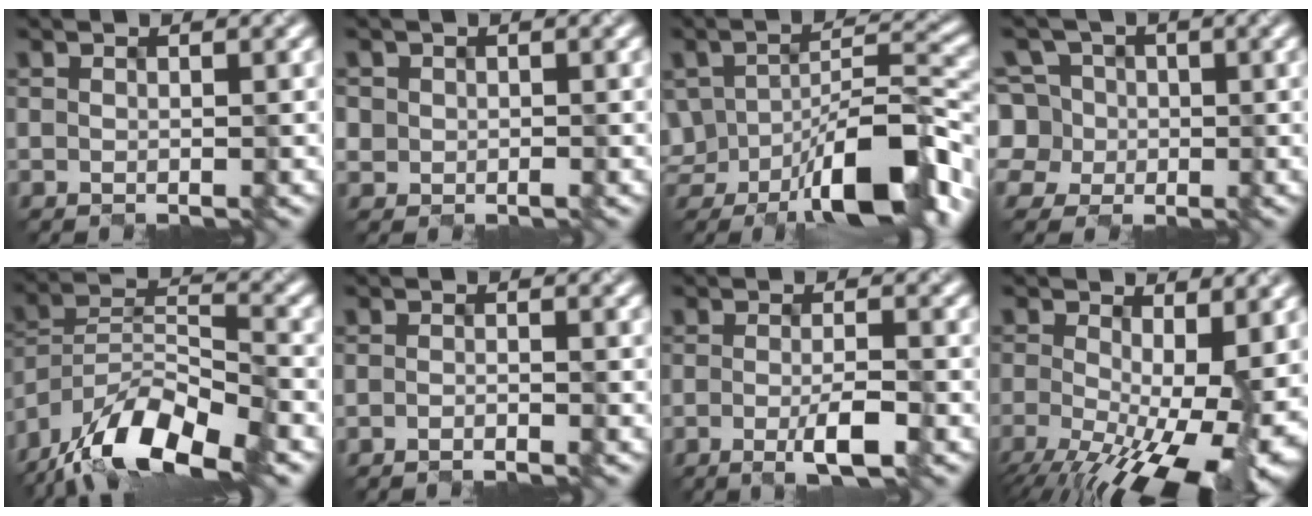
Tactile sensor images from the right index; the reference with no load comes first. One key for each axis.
{"total": 1.0, "fx": -0.1, "fy": 1.0, "fz": 0.0, "tx": 0.000, "ty": -0.003, "tz": 0.002}
{"total": 11.3, "fx": -5.5, "fy": 5.2, "fz": 8.4, "tx": -0.130, "ty": -0.010, "tz": -0.082}
{"total": 6.0, "fx": 0.3, "fy": 5.8, "fz": 1.8, "tx": -0.037, "ty": 0.037, "tz": -0.015}
{"total": 11.5, "fx": -8.6, "fy": 3.7, "fz": 6.6, "tx": -0.115, "ty": 0.004, "tz": -0.163}
{"total": 1.0, "fx": -0.9, "fy": 0.1, "fz": 0.4, "tx": -0.003, "ty": -0.002, "tz": -0.019}
{"total": 3.0, "fx": -1.2, "fy": 0.5, "fz": 2.6, "tx": -0.046, "ty": -0.007, "tz": -0.020}
{"total": 14.7, "fx": -4.1, "fy": 7.0, "fz": 12.3, "tx": -0.196, "ty": -0.037, "tz": -0.053}